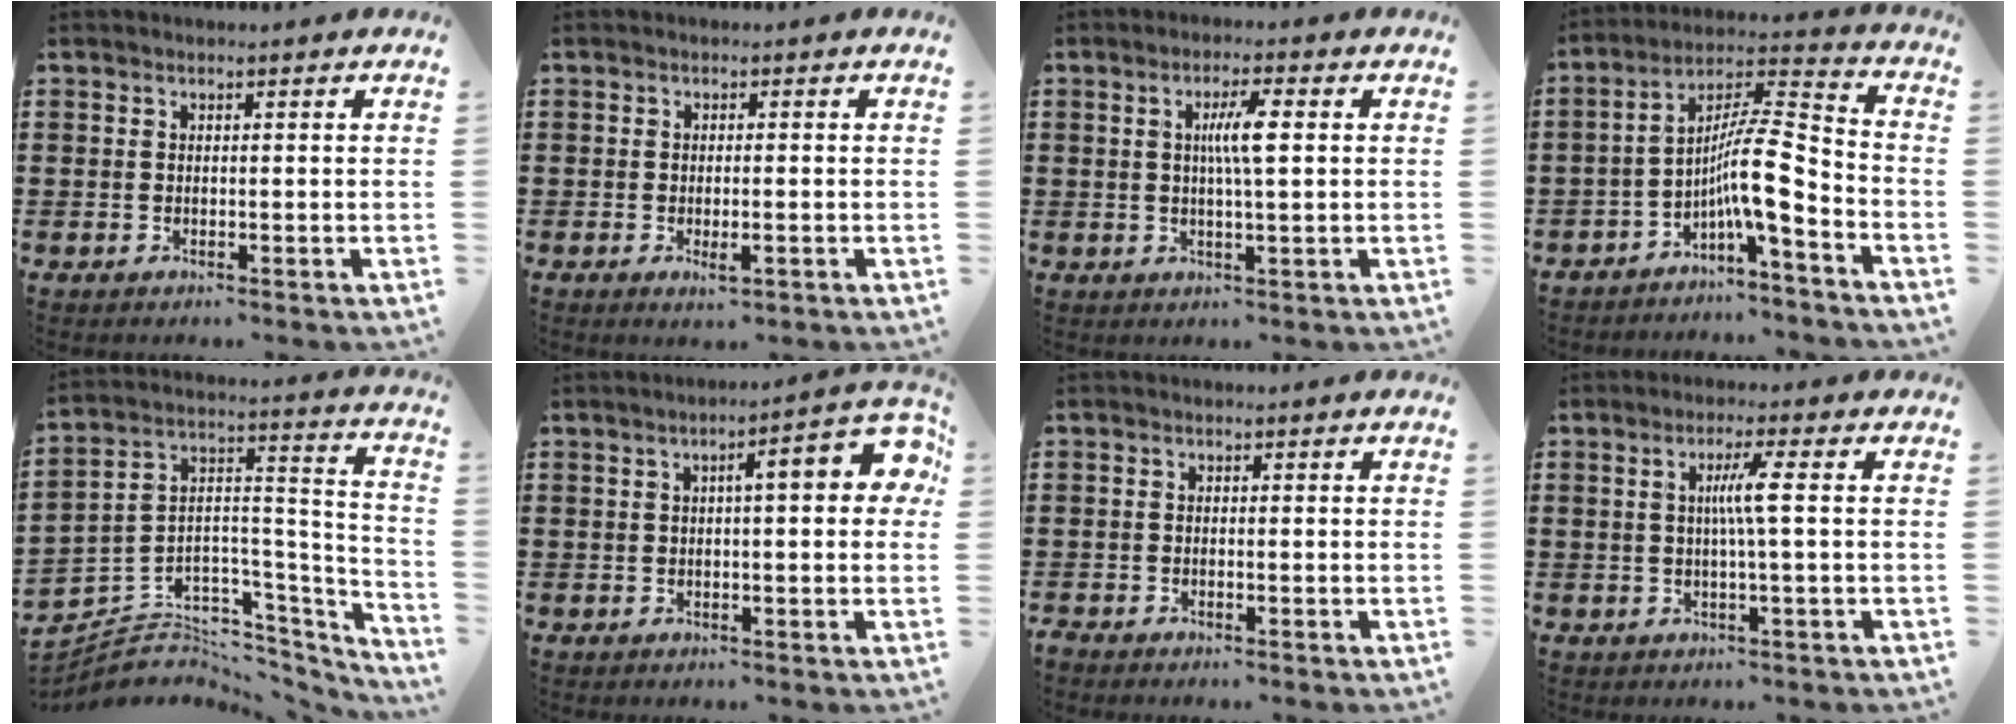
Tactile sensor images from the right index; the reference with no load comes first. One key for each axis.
{"total": 2.0, "fx": -0.8, "fy": 0.5, "fz": 1.7, "tx": -0.030, "ty": -0.001, "tz": -0.014}
{"total": 4.8, "fx": 0.7, "fy": 0.6, "fz": 4.7, "tx": -0.089, "ty": 0.002, "tz": 0.008}
{"total": 10.1, "fx": -3.8, "fy": 1.8, "fz": 9.2, "tx": -0.166, "ty": -0.014, "tz": -0.077}
{"total": 4.4, "fx": -1.7, "fy": 3.9, "fz": 1.1, "tx": -0.037, "ty": -0.017, "tz": -0.030}
{"total": 7.2, "fx": 1.4, "fy": 1.5, "fz": 6.9, "tx": -0.099, "ty": -0.004, "tz": 0.014}
{"total": 1.0, "fx": -1.0, "fy": 0.1, "fz": 0.0, "tx": -0.003, "ty": 0.001, "tz": -0.020}
{"total": 4.2, "fx": 0.2, "fy": -0.4, "fz": 4.2, "tx": -0.079, "ty": -0.004, "tz": -0.003}